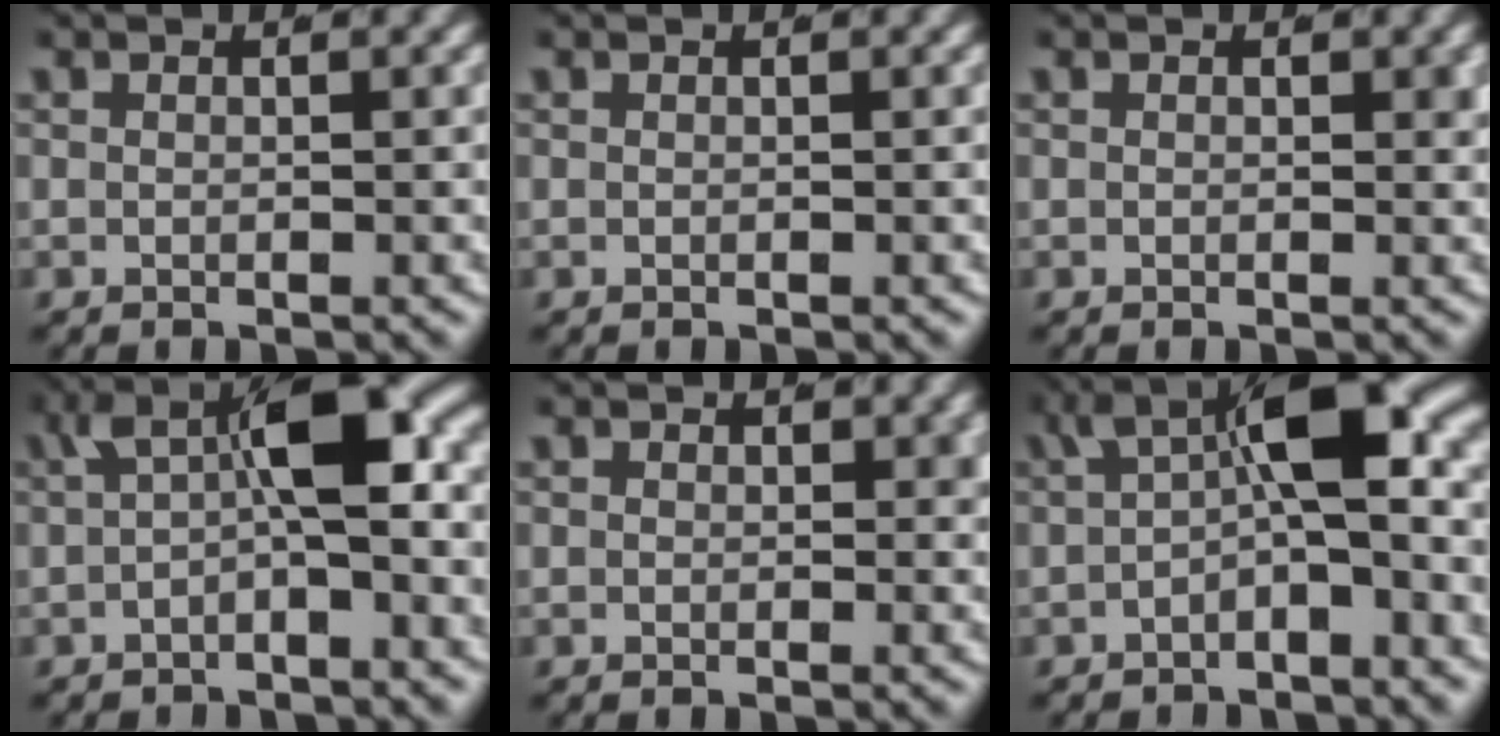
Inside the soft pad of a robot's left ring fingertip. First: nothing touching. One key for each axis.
{"total": 0.0}
{"total": 0.8, "fx": 0.1, "fy": 0.4, "fz": 0.6, "tx": -0.008, "ty": -0.005, "tz": 0.002}
{"total": 7.2, "fx": 0.9, "fy": 2.3, "fz": 6.8, "tx": -0.106, "ty": 0.009, "tz": 0.016}
{"total": 1.0, "fx": 0.3, "fy": 0.6, "fz": 0.7, "tx": -0.008, "ty": -0.010, "tz": 0.008}
{"total": 8.0, "fx": 0.7, "fy": 2.7, "fz": 7.5, "tx": -0.113, "ty": 0.002, "tz": 0.014}